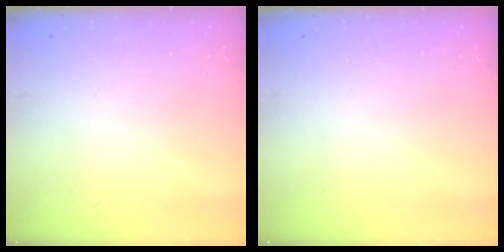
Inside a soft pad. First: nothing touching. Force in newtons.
{"total": 0.0}